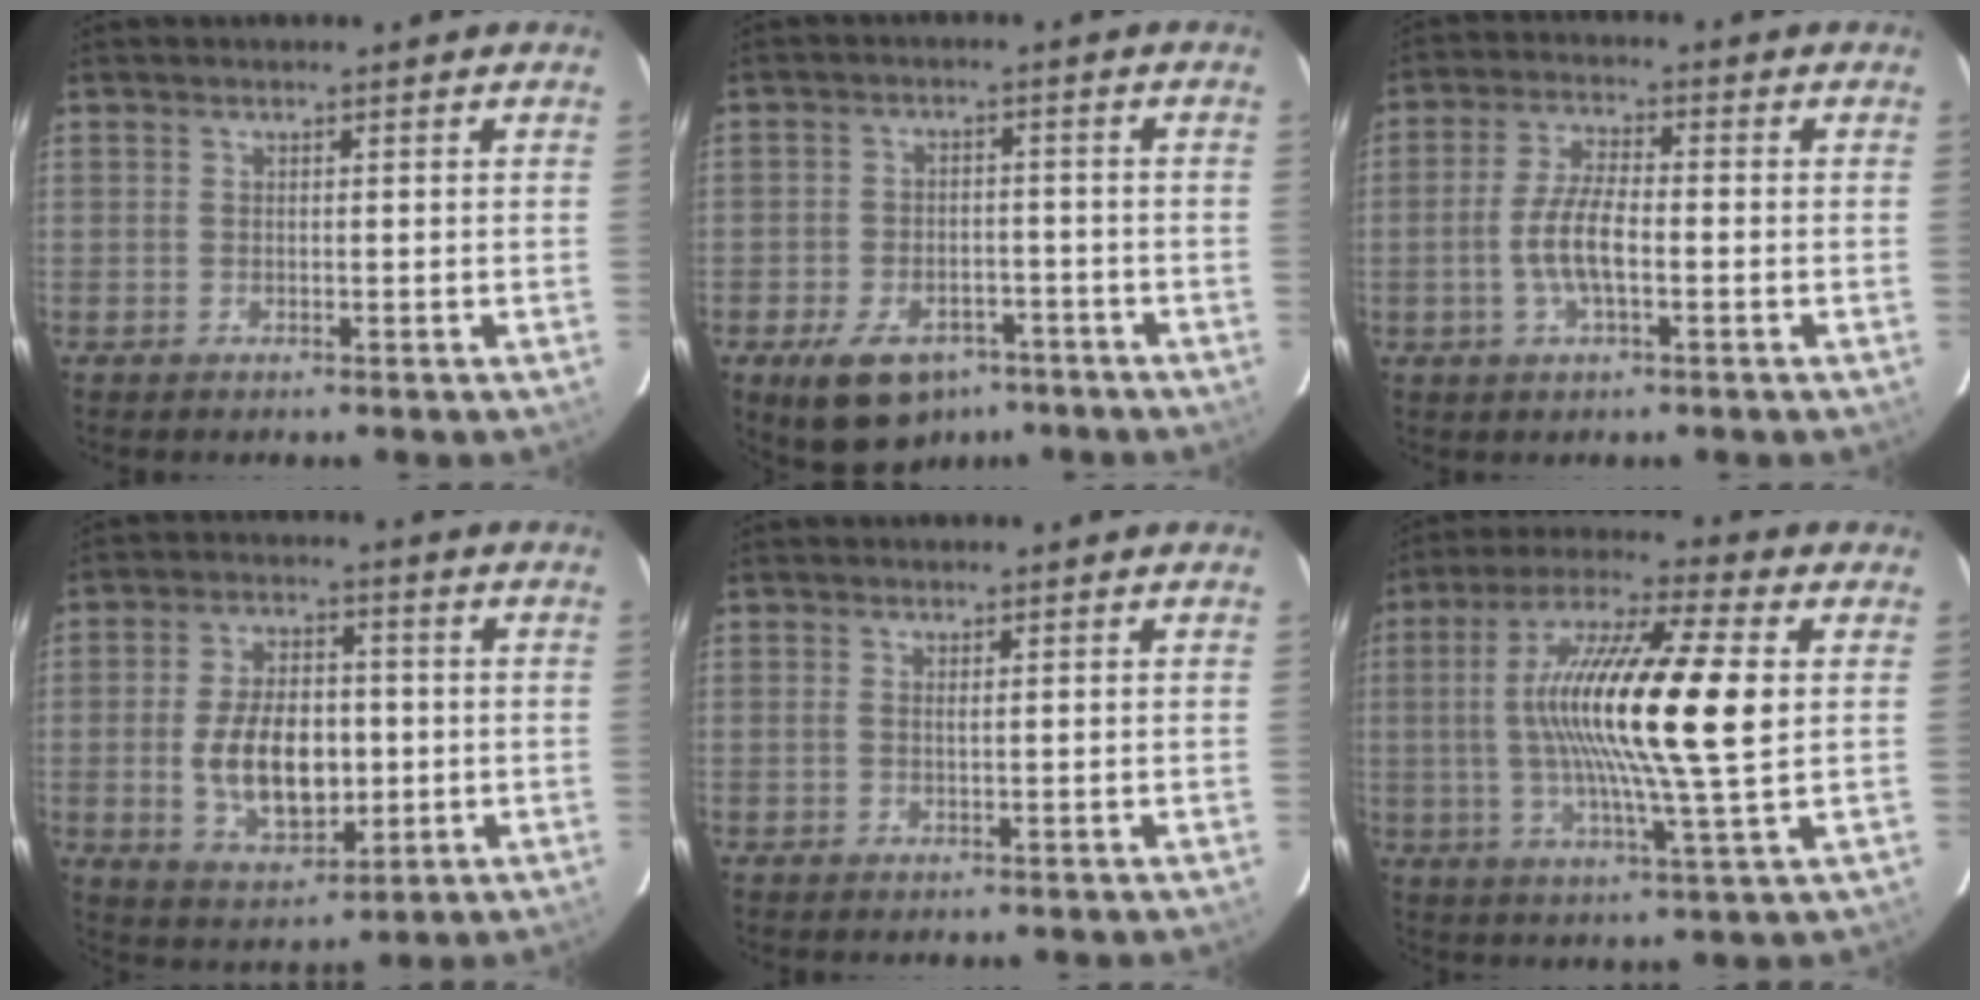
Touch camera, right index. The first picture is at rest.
{"total": 12.2, "force": [-7.5, 7.5, 6.0], "torque": [-0.136, 0.003, -0.103]}
{"total": 7.1, "force": [-1.8, 2.4, 6.5], "torque": [-0.133, 0.002, -0.034]}
{"total": 13.1, "force": [-1.3, 7.6, 10.6], "torque": [-0.205, 0.001, -0.006]}
{"total": 0.6, "force": [0.2, -0.1, 0.5], "torque": [-0.012, 0.001, 0.003]}
{"total": 19.4, "force": [2.1, 1.5, 19.2], "torque": [-0.345, 0.007, 0.027]}